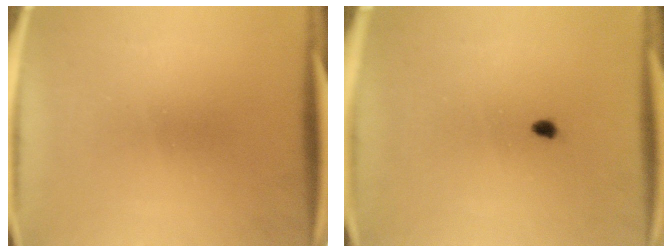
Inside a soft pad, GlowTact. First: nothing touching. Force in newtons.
{"total": 0.7}